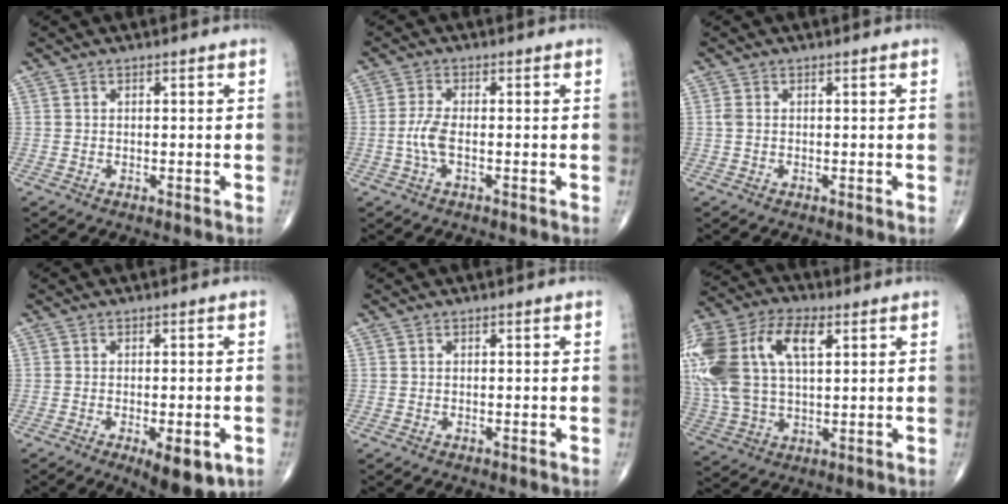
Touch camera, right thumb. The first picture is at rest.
{"total": 3.7, "force": [-0.8, 1.3, 3.4], "torque": [-0.087, 0.002, -0.020]}
{"total": 1.0, "force": [0.0, 0.6, 0.7], "torque": [-0.019, 0.002, 0.001]}
{"total": 7.8, "force": [-3.1, 2.9, 6.6], "torque": [-0.078, -0.005, -0.034]}
{"total": 0.0}
{"total": 24.7, "force": [7.0, 13.9, 19.2], "torque": [-0.458, 0.036, 0.133]}